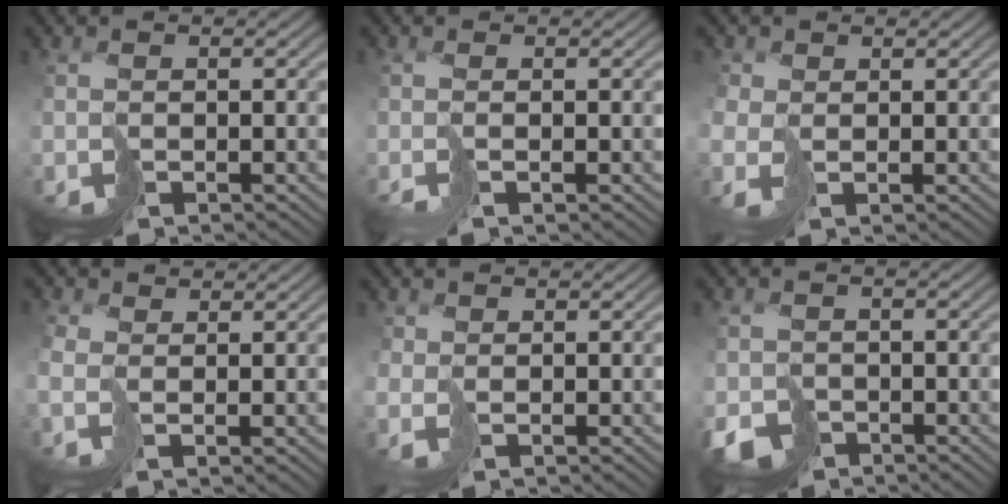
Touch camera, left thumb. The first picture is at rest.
{"total": 1.3, "force": [-0.4, 0.0, 1.3], "torque": [-0.025, 0.001, -0.017]}
{"total": 2.9, "force": [-0.2, 2.2, 1.9], "torque": [-0.067, -0.006, -0.005]}
{"total": 2.7, "force": [0.6, 1.6, 2.1], "torque": [-0.072, 0.001, 0.008]}
{"total": 1.4, "force": [0.1, 1.0, 0.9], "torque": [-0.035, -0.009, 0.002]}
{"total": 3.0, "force": [-2.3, 1.9, 0.7], "torque": [-0.011, -0.008, -0.047]}